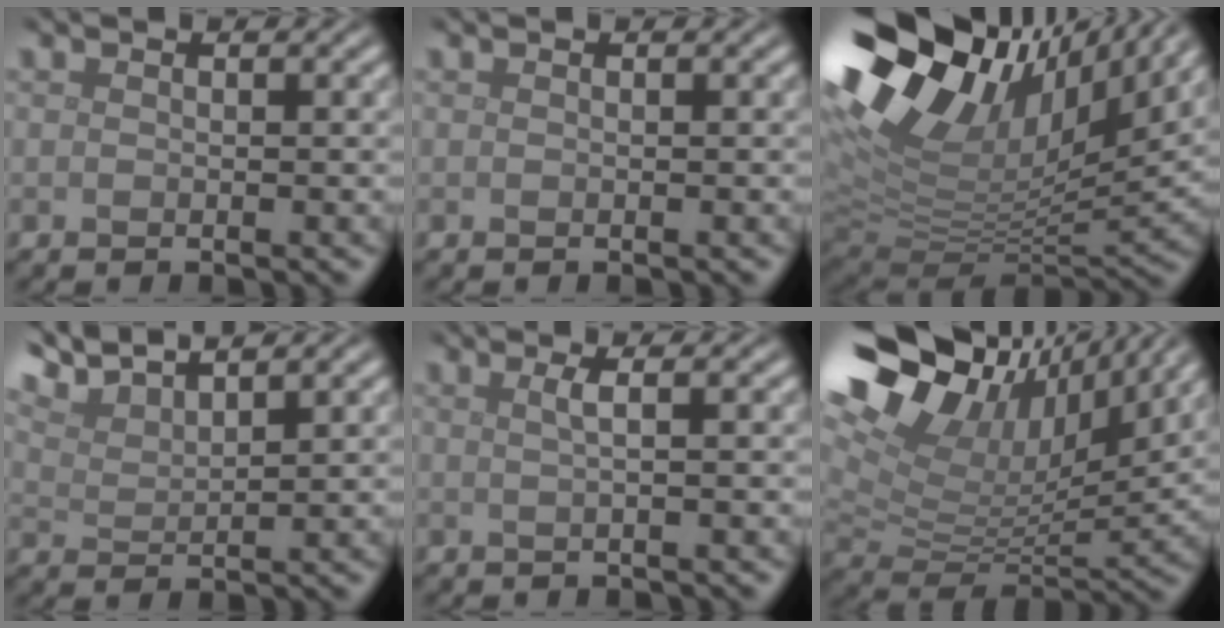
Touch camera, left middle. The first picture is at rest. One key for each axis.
{"total": 0.0}
{"total": 16.2, "fx": 7.8, "fy": 9.0, "fz": 11.0, "tx": -0.244, "ty": 0.030, "tz": 0.142}
{"total": 5.4, "fx": 4.9, "fy": 0.9, "fz": 2.1, "tx": -0.048, "ty": 0.013, "tz": 0.082}
{"total": 1.7, "fx": 0.4, "fy": 0.6, "fz": 1.6, "tx": -0.022, "ty": 0.005, "tz": -0.001}
{"total": 16.7, "fx": 8.5, "fy": 9.5, "fz": 10.8, "tx": -0.234, "ty": 0.038, "tz": 0.153}